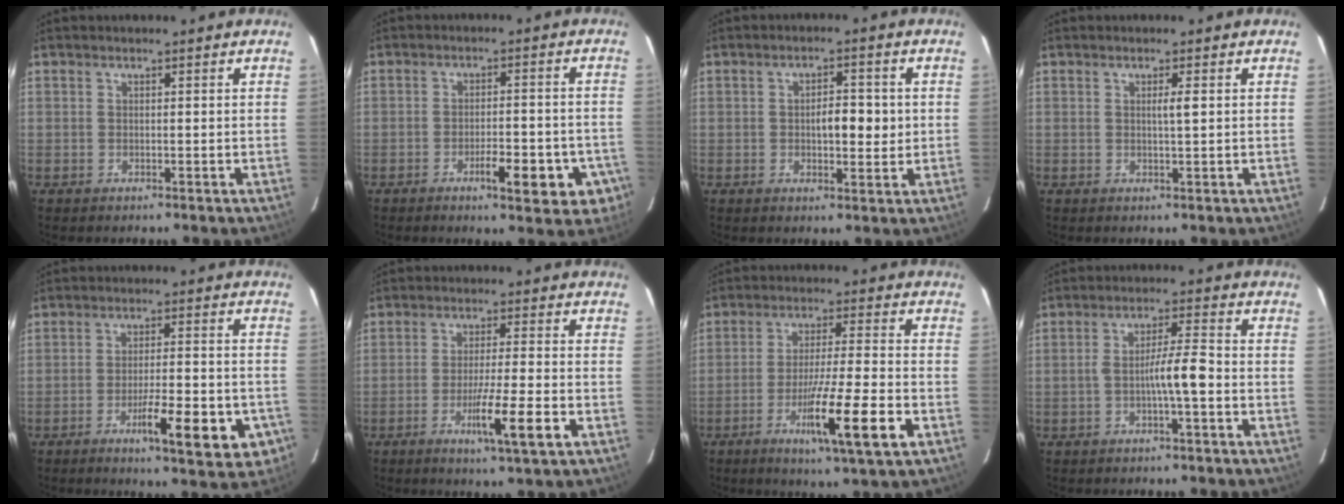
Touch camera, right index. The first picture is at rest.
{"total": 8.5, "force": [-4.2, 2.3, 7.0], "torque": [-0.079, 0.008, -0.049]}
{"total": 5.1, "force": [0.0, 1.9, 4.8], "torque": [-0.073, 0.004, 0.002]}
{"total": 1.5, "force": [0.3, -0.2, 1.5], "torque": [-0.026, 0.000, 0.004]}
{"total": 11.4, "force": [-5.4, 2.3, 9.8], "torque": [-0.123, 0.001, -0.068]}
{"total": 8.2, "force": [-3.3, -0.5, 7.5], "torque": [-0.125, -0.018, -0.056]}
{"total": 12.3, "force": [-5.0, -0.4, 11.2], "torque": [-0.194, -0.022, -0.083]}
{"total": 5.3, "force": [-1.6, 0.1, 5.1], "torque": [-0.089, 0.012, -0.026]}